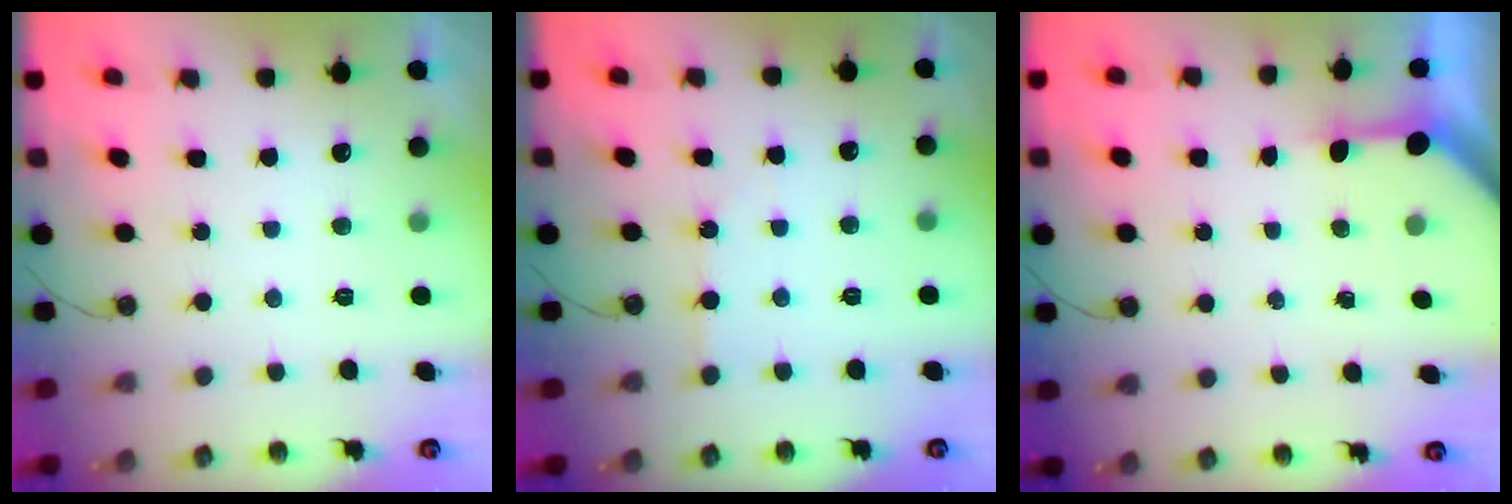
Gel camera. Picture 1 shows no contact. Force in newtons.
{"total": 2.7, "press": 2.7, "slide": 0.4}
{"total": 3.3, "press": 3.3, "slide": 0.4}